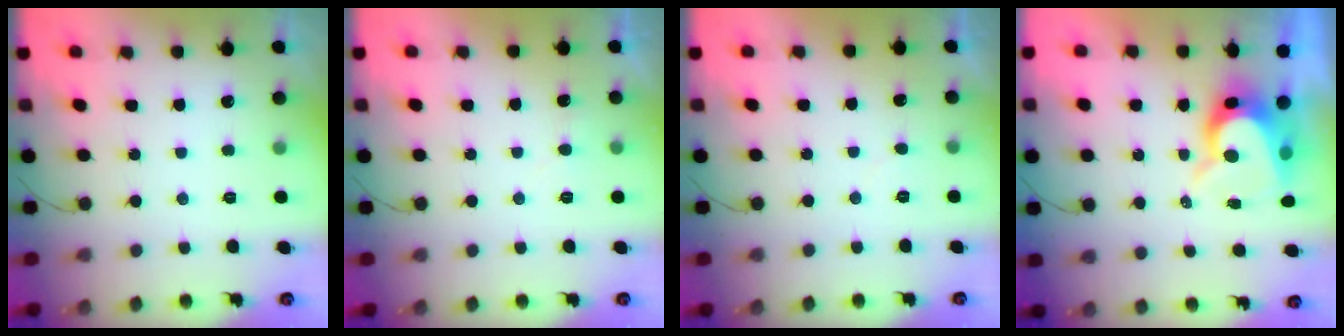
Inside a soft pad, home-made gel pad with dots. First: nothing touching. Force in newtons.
{"total": 3.5, "press": 3.5, "slide": 0.4}
{"total": 2.3, "press": 2.3, "slide": 0.2}
{"total": 9.9, "press": 9.9, "slide": 0.8}